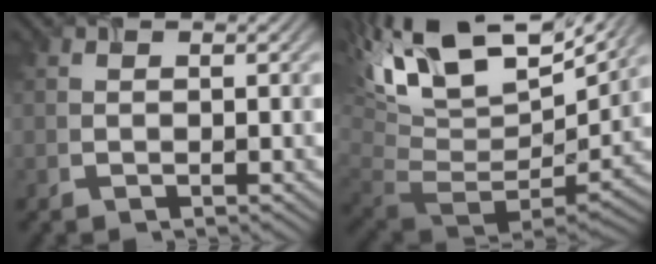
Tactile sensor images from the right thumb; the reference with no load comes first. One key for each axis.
{"total": 16.4, "fx": 5.9, "fy": 8.6, "fz": 12.6, "tx": -0.250, "ty": -0.004, "tz": 0.130}